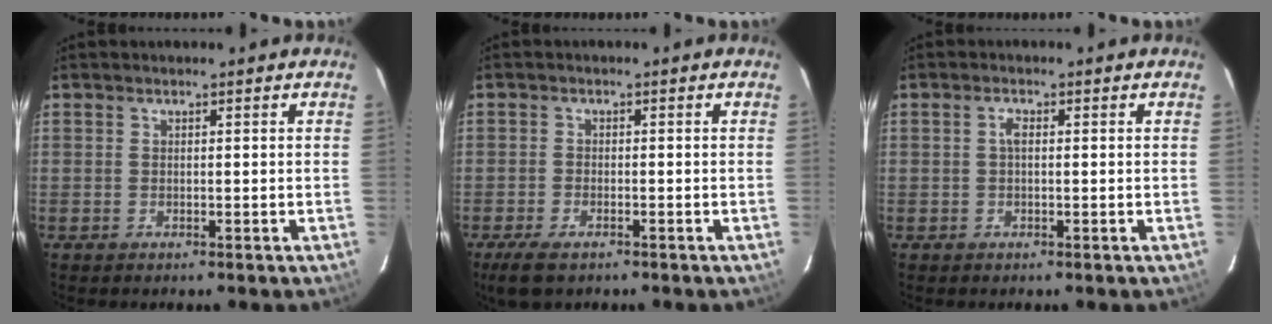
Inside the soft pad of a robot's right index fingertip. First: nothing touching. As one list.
[{"total": 4.8, "force": [-3.3, 1.9, 2.8], "torque": [-0.074, -0.014, -0.061]}, {"total": 1.4, "force": [0.0, 0.6, 1.2], "torque": [-0.024, 0.006, -0.002]}]